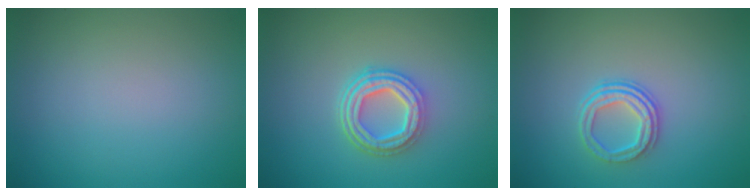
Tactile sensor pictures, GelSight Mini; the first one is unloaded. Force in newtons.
{"total": 4.8, "press": 3.6, "slide": 3.3}
{"total": 3.0, "press": 2.3, "slide": 1.9}